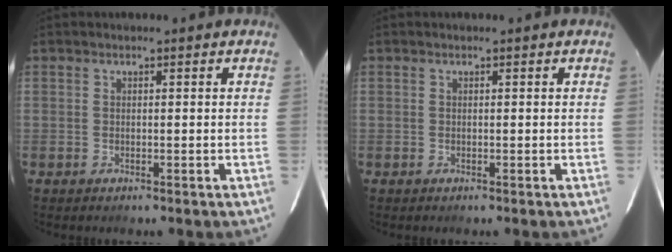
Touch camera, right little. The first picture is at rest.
{"total": 0.0}